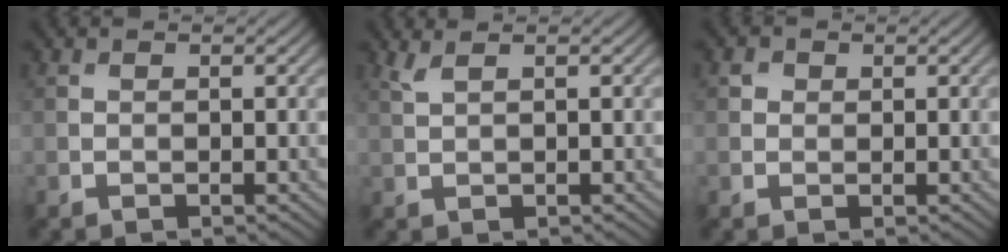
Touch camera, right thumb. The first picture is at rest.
{"total": 1.7, "force": [1.1, 0.3, 1.3], "torque": [-0.032, 0.007, 0.024]}
{"total": 1.1, "force": [0.4, 1.0, 0.4], "torque": [-0.004, -0.001, 0.004]}